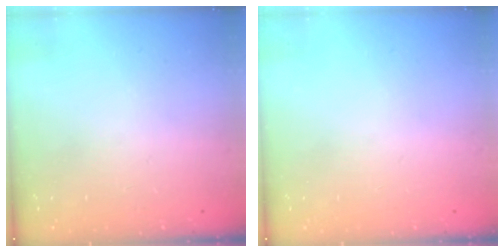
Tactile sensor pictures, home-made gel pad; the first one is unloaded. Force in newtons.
{"total": 0.0}